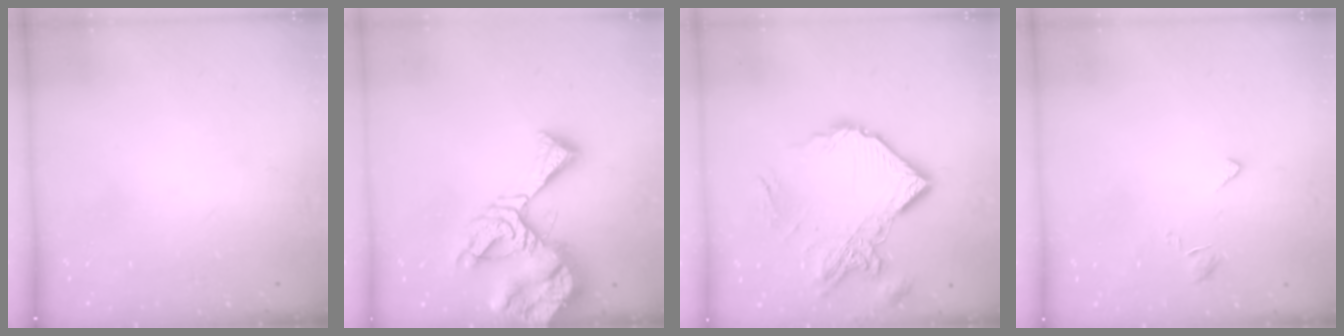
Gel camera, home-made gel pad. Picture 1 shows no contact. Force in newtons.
{"total": 14.4, "press": 14.3, "slide": 1.7}
{"total": 17.1, "press": 17.0, "slide": 1.8}
{"total": 2.7, "press": 2.7, "slide": 0.5}